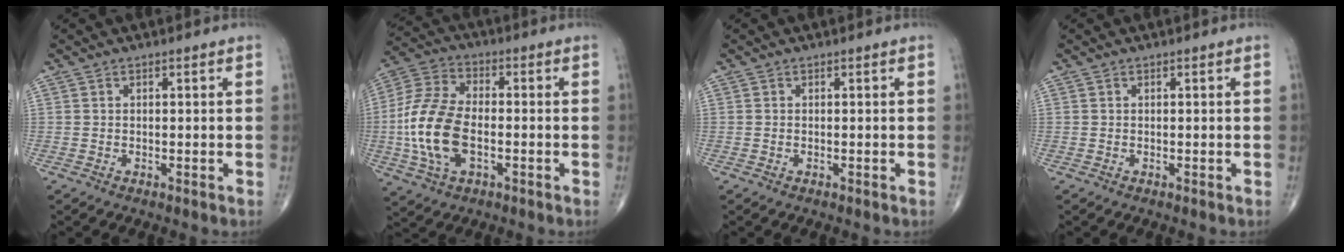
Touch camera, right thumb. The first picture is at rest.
{"total": 14.8, "force": [-2.5, 8.2, 12.0], "torque": [-0.257, 0.016, -0.048]}
{"total": 0.0}
{"total": 0.0}